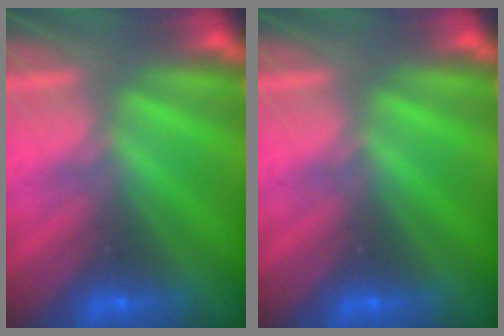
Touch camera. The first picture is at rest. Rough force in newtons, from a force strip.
{"total": 0.0}